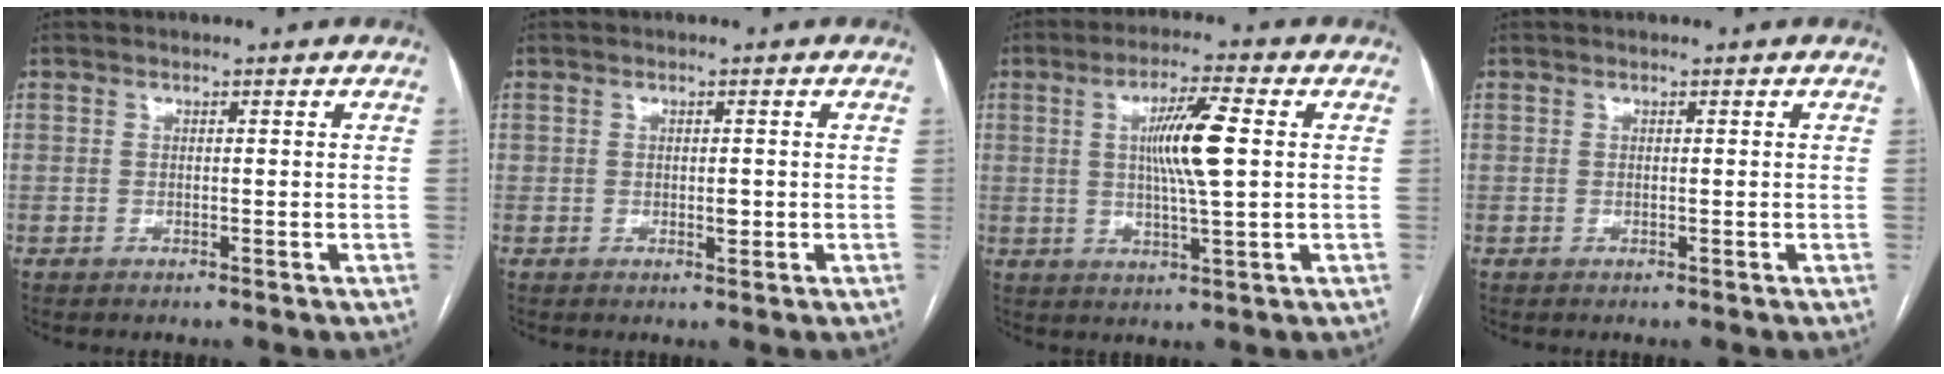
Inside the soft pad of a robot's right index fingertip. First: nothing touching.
{"total": 1.3, "force": [-0.1, 0.6, 1.1], "torque": [-0.016, -0.001, 0.000]}
{"total": 8.5, "force": [1.3, 0.4, 8.4], "torque": [-0.151, 0.001, 0.024]}
{"total": 0.0}